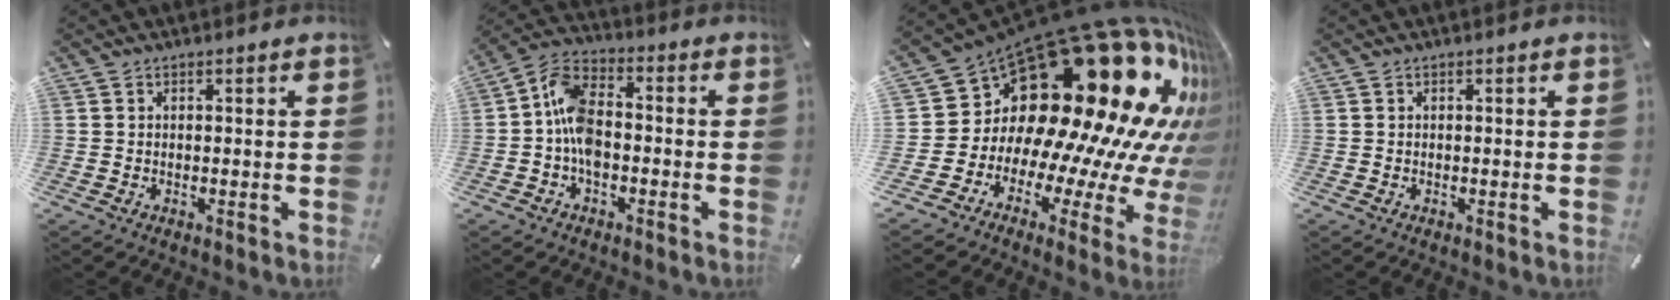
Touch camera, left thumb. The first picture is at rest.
{"total": 8.9, "force": [-2.6, 5.2, 6.8], "torque": [-0.145, 0.017, -0.048]}
{"total": 33.0, "force": [15.8, 17.3, 23.2], "torque": [-0.358, -0.201, 0.323]}
{"total": 0.0}